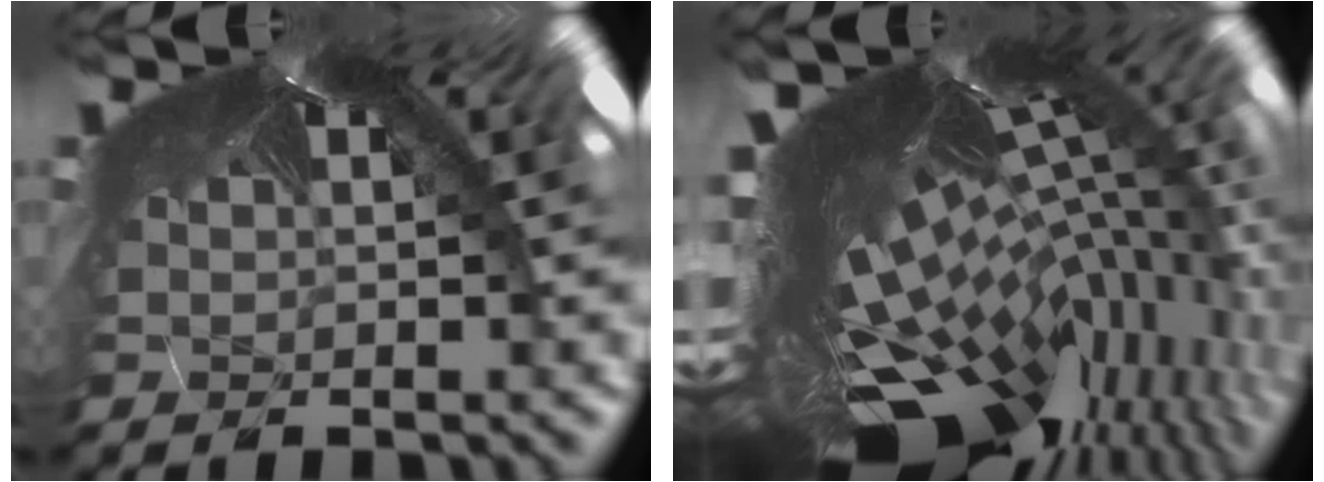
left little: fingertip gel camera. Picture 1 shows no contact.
{"total": 8.6, "force": [-7.8, -0.5, 3.6], "torque": [-0.024, -0.075, -0.087]}